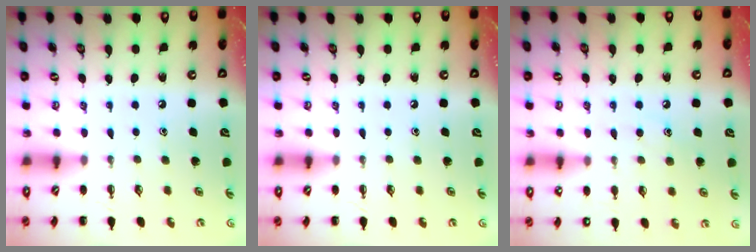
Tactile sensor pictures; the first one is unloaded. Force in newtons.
{"total": 0.0}
{"total": 8.5, "press": 8.3, "slide": 1.6}